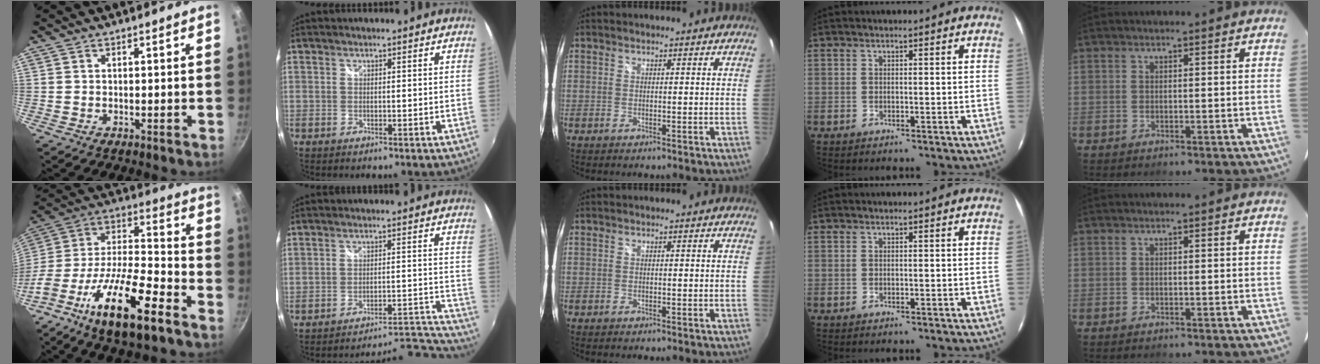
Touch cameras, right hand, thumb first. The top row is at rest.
{"thumb": {"total": 22.7, "force": [-11.3, 8.2, 18.0], "torque": [-0.306, 0.058, -0.215]}, "index": {"total": 16.7, "force": [-16.6, -0.8, 1.1], "torque": [-0.008, 0.035, -0.226]}}